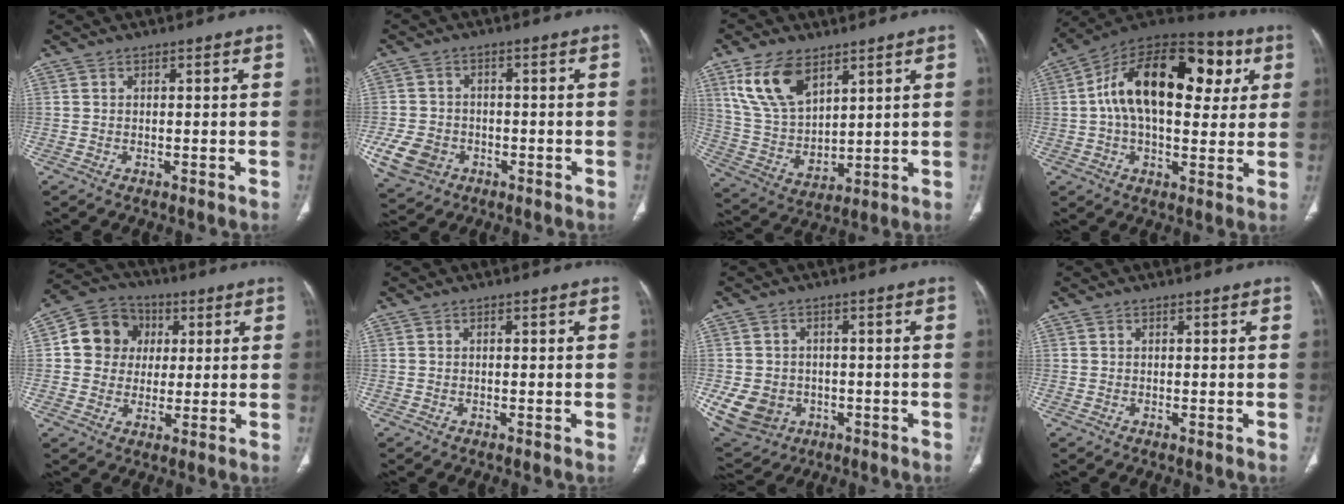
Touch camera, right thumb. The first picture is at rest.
{"total": 8.4, "force": [-3.1, 6.8, 3.9], "torque": [-0.071, 0.015, -0.046]}
{"total": 13.8, "force": [7.6, 7.5, 8.8], "torque": [-0.153, -0.033, 0.161]}
{"total": 24.4, "force": [5.4, 13.7, 19.5], "torque": [-0.292, 0.026, 0.074]}
{"total": 11.1, "force": [2.1, 10.0, 4.3], "torque": [-0.043, 0.007, 0.026]}
{"total": 0.0}
{"total": 10.7, "force": [-2.8, 9.1, 5.0], "torque": [-0.095, 0.009, -0.030]}
{"total": 0.0}